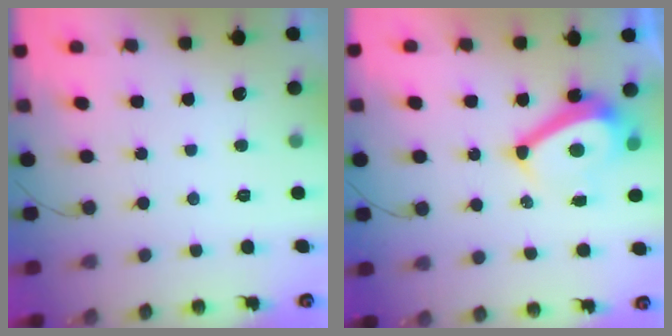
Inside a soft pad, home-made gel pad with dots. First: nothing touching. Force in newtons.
{"total": 11.0, "press": 10.5, "slide": 3.3}